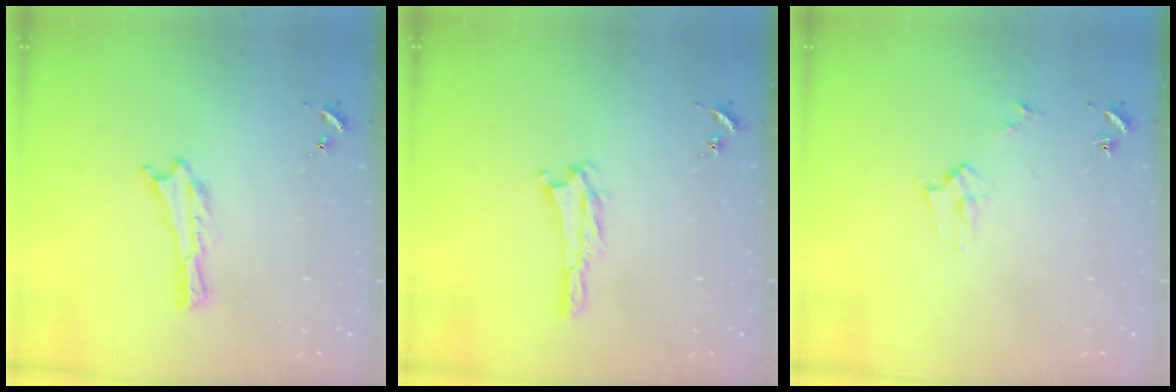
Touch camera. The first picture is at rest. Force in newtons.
{"total": 1.4, "press": 1.4, "slide": 0.2}
{"total": 2.7, "press": 2.7, "slide": 0.3}